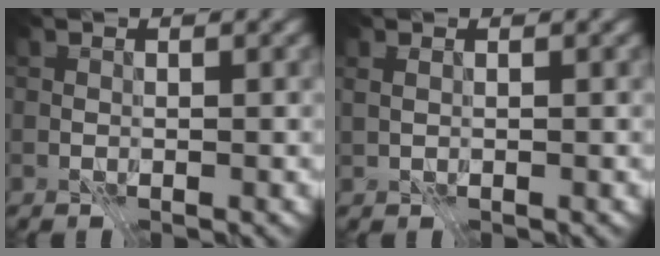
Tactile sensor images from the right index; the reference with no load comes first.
{"total": 0.7, "force": [0.4, 0.2, 0.5], "torque": [-0.012, 0.003, 0.010]}